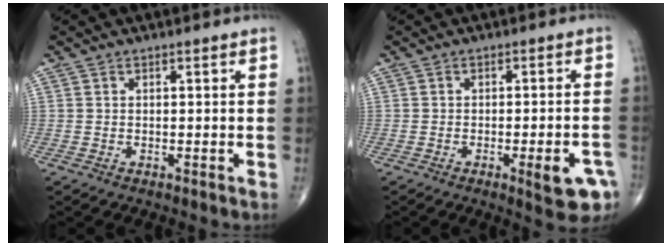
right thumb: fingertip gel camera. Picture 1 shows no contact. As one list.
[{"total": 8.0, "force": [-3.3, 2.1, 7.0], "torque": [-0.077, 0.008, -0.036]}]